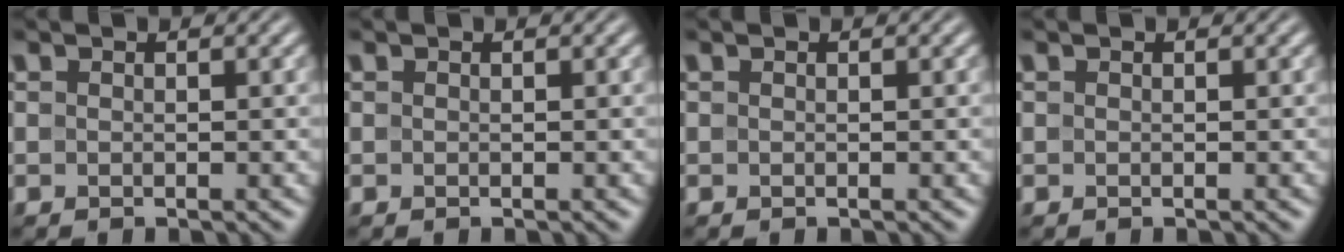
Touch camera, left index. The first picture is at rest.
{"total": 0.0}
{"total": 0.0}
{"total": 0.0}